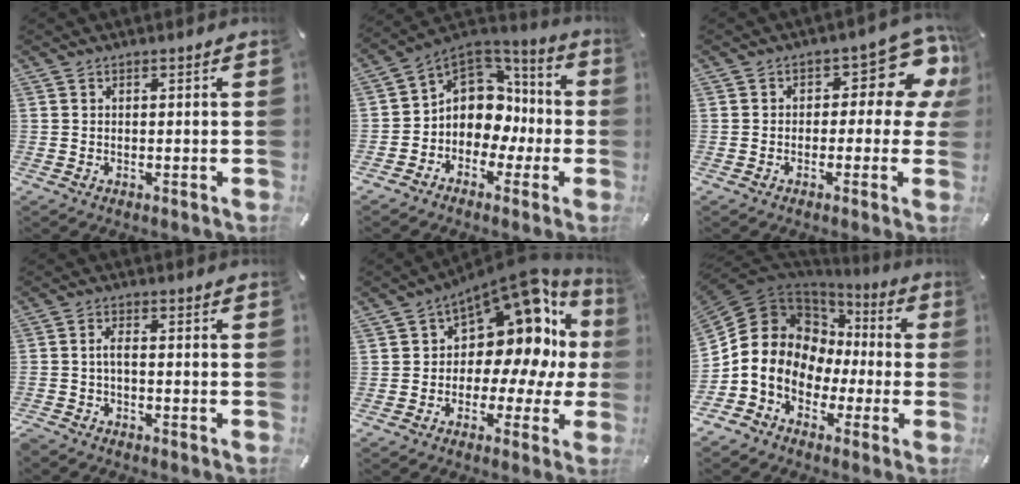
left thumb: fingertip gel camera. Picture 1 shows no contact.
{"total": 10.1, "force": [0.1, 9.4, 3.9], "torque": [-0.082, -0.016, 0.009]}
{"total": 10.7, "force": [4.0, 5.9, 8.0], "torque": [-0.097, -0.034, 0.067]}
{"total": 2.7, "force": [-1.5, 0.9, 2.0], "torque": [-0.053, 0.003, -0.033]}
{"total": 16.8, "force": [7.1, 10.3, 11.2], "torque": [-0.153, -0.078, 0.115]}
{"total": 13.0, "force": [-1.7, 11.9, 4.9], "torque": [-0.116, -0.017, -0.031]}